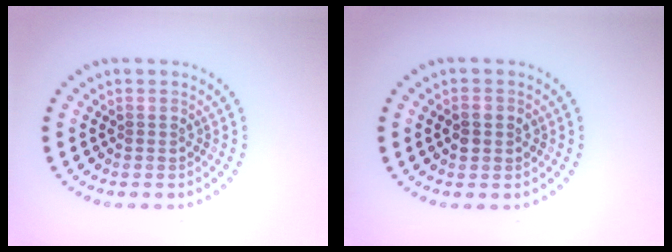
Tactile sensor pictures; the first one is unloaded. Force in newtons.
{"total": 1.3, "press": 1.3, "slide": 0.2}